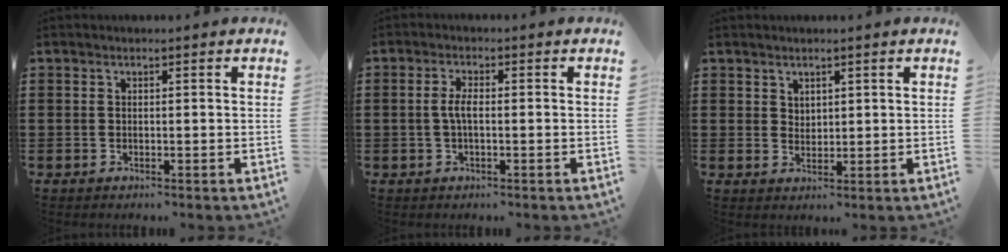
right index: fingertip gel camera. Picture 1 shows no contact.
{"total": 2.7, "force": [-0.4, 0.8, 2.6], "torque": [-0.063, -0.004, -0.013]}
{"total": 1.9, "force": [1.6, 1.0, 0.1], "torque": [-0.004, 0.002, 0.031]}